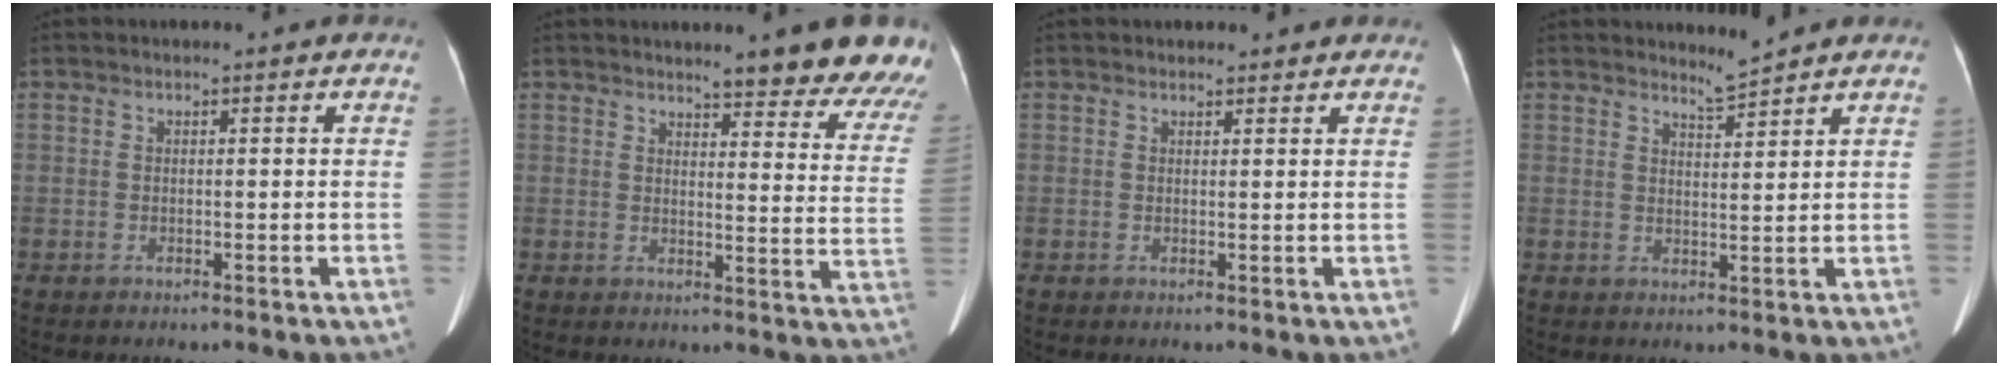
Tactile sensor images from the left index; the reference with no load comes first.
{"total": 14.9, "force": [13.8, 1.3, 5.4], "torque": [-0.031, -0.093, 0.136]}
{"total": 2.8, "force": [2.6, 0.9, 0.6], "torque": [-0.003, 0.002, 0.029]}
{"total": 2.0, "force": [1.9, -0.8, -0.2], "torque": [-0.003, -0.022, 0.041]}